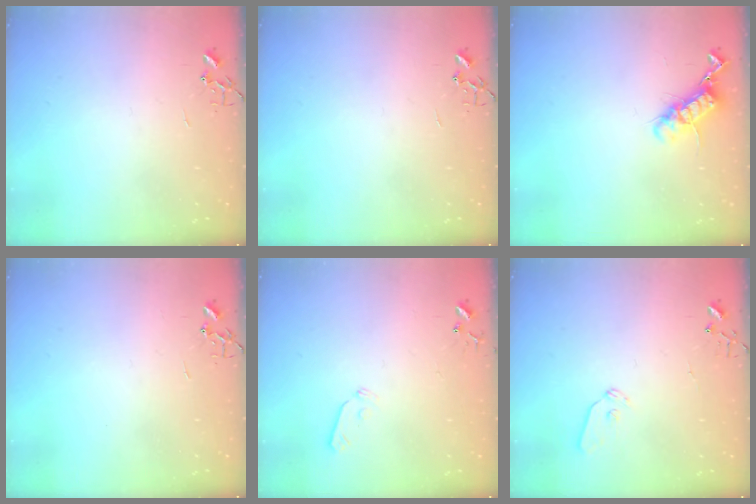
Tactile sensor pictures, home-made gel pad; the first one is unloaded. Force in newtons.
{"total": 0.0}
{"total": 12.2, "press": 12.2, "slide": 0.6}
{"total": 0.0}
{"total": 5.4, "press": 5.4, "slide": 0.8}
{"total": 6.0, "press": 5.9, "slide": 0.8}